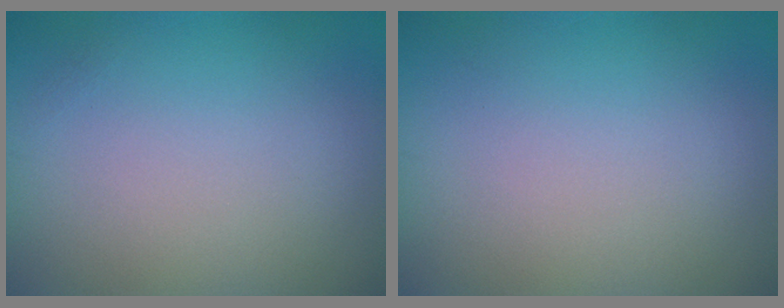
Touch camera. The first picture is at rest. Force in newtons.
{"total": 0.0}